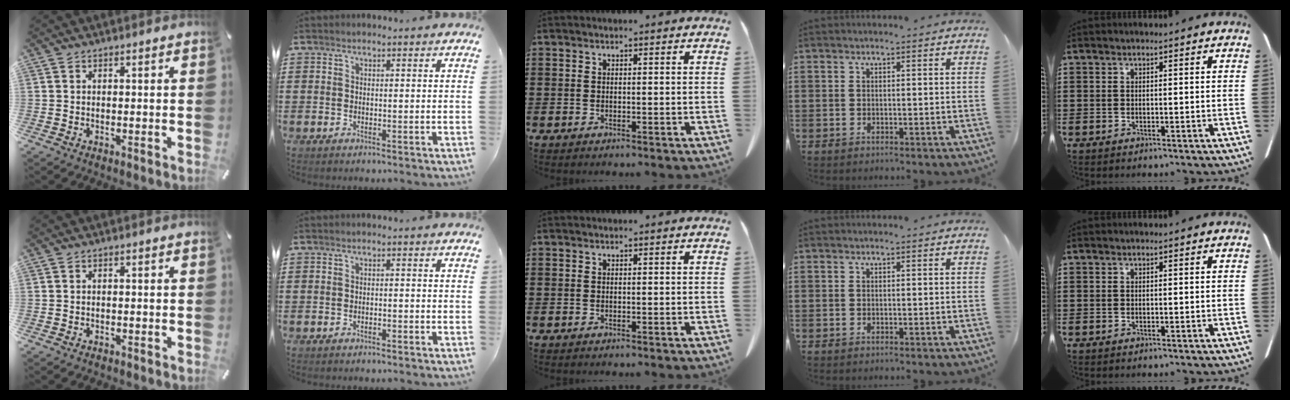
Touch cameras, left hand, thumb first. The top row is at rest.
{"thumb": {"total": 0.8, "force": [-0.7, 0.4, 0.3], "torque": [-0.007, 0.001, -0.015]}, "index": {"total": 0.8, "force": [-0.8, 0.2, 0.3], "torque": [-0.010, -0.001, -0.015]}}